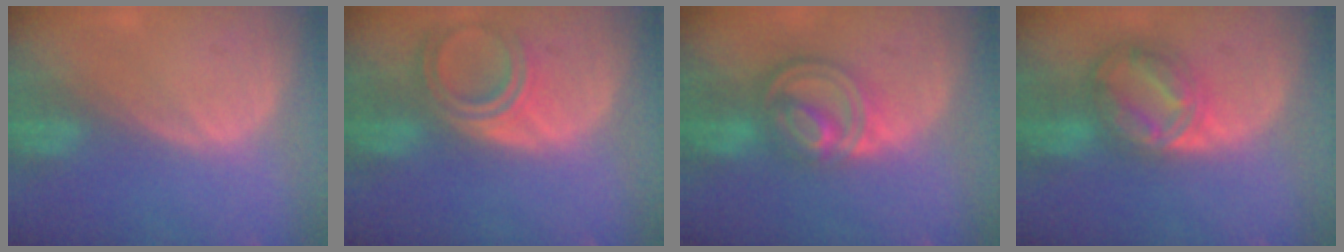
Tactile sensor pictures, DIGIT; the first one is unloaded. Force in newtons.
{"total": 6.5, "press": 5.9, "slide": 2.8}
{"total": 8.3, "press": 7.1, "slide": 4.4}
{"total": 7.7, "press": 7.6, "slide": 0.5}